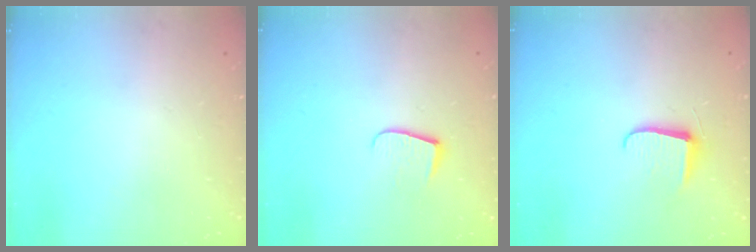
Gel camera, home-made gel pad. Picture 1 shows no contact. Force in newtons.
{"total": 7.7, "press": 7.7, "slide": 0.6}
{"total": 6.2, "press": 6.2, "slide": 0.7}